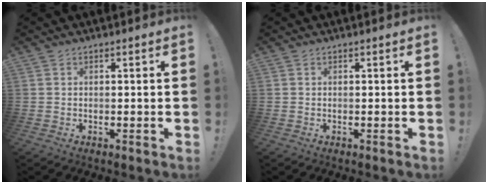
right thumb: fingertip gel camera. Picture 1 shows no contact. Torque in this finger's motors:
{"motor_torque": [0.00, 0.00, 0.00, 0.00, 0.00]}